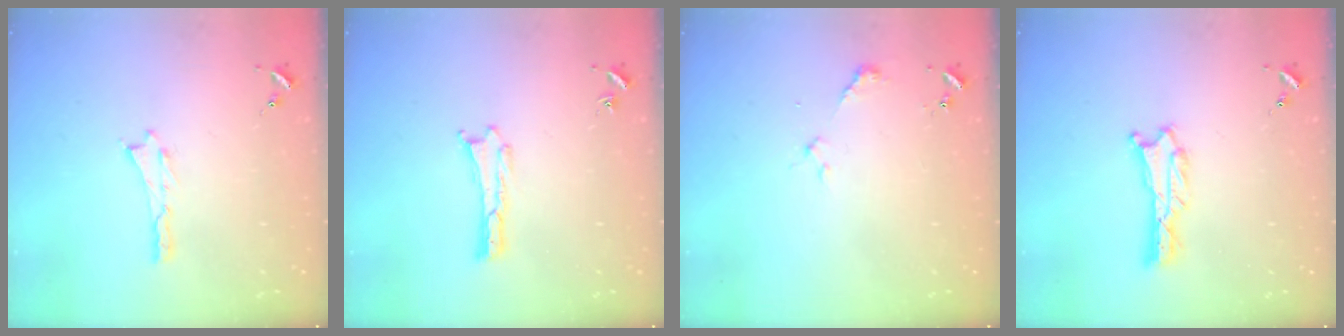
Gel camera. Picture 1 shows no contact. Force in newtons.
{"total": 0.0}
{"total": 2.3, "press": 2.3, "slide": 0.1}
{"total": 0.9, "press": 0.9, "slide": 0.1}